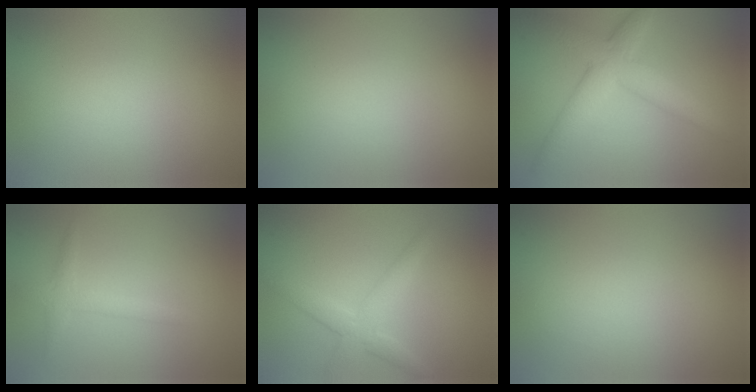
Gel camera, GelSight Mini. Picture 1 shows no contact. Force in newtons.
{"total": 0.0}
{"total": 5.0, "press": 5.0, "slide": 0.2}
{"total": 1.7, "press": 1.7, "slide": 0.1}
{"total": 3.0, "press": 3.0, "slide": 0.3}
{"total": 0.0}